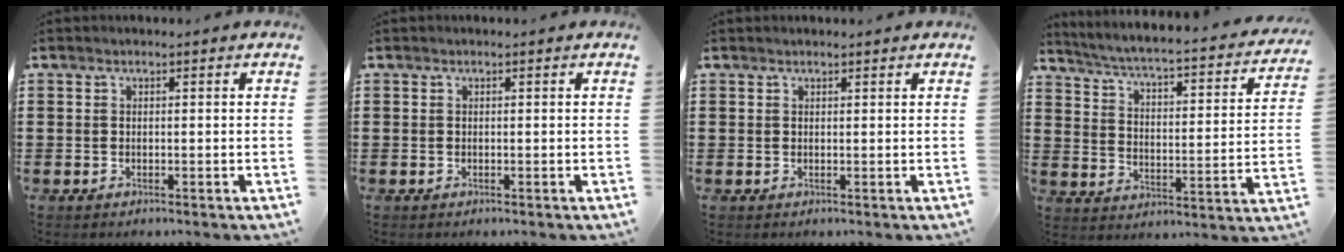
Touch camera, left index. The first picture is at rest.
{"total": 0.0}
{"total": 0.6, "force": [0.5, 0.2, 0.1], "torque": [-0.003, 0.000, 0.011]}
{"total": 3.0, "force": [2.5, -0.1, 1.7], "torque": [-0.050, -0.030, 0.028]}